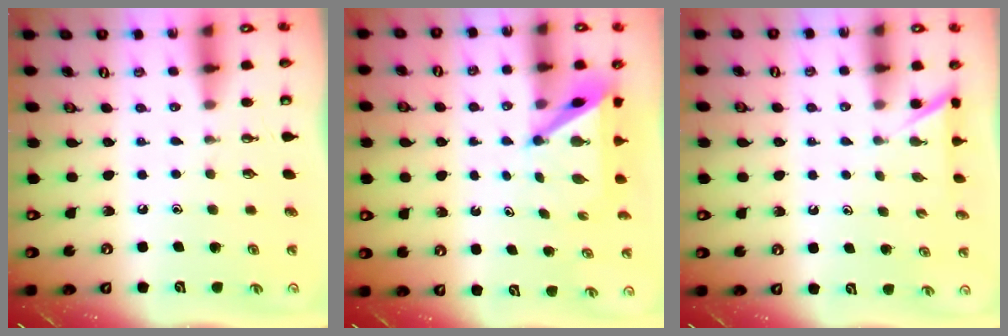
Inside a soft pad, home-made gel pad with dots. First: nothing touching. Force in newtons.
{"total": 5.1, "press": 5.1, "slide": 0.2}
{"total": 1.6, "press": 1.6, "slide": 0.2}